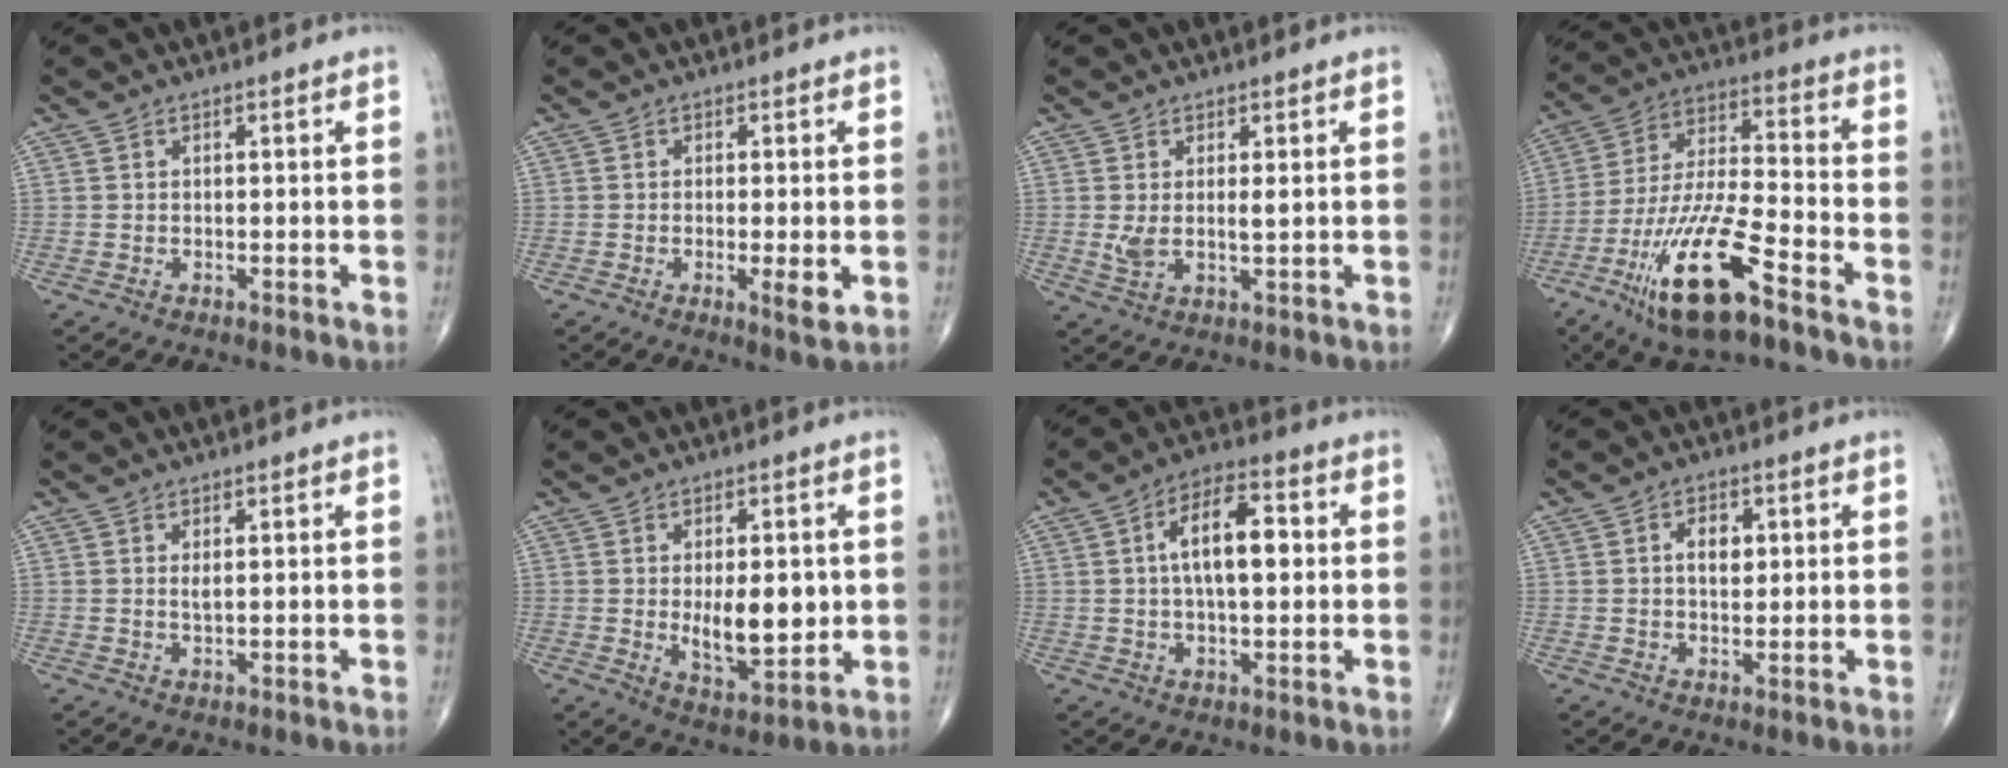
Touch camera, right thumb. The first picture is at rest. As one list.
[{"total": 3.6, "force": [-0.7, 0.7, 3.4], "torque": [-0.058, -0.011, -0.013]}, {"total": 3.9, "force": [0.6, 1.5, 3.5], "torque": [-0.068, -0.009, 0.018]}, {"total": 18.5, "force": [-10.2, 4.7, 14.7], "torque": [-0.302, 0.040, -0.186]}, {"total": 1.2, "force": [0.4, 0.4, 1.1], "torque": [-0.020, -0.004, 0.008]}, {"total": 10.7, "force": [0.1, 5.1, 9.4], "torque": [-0.116, -0.019, 0.017]}, {"total": 11.0, "force": [1.5, 4.9, 9.7], "torque": [-0.155, 0.017, 0.018]}, {"total": 4.1, "force": [0.9, 2.5, 3.1], "torque": [-0.039, -0.002, 0.013]}]